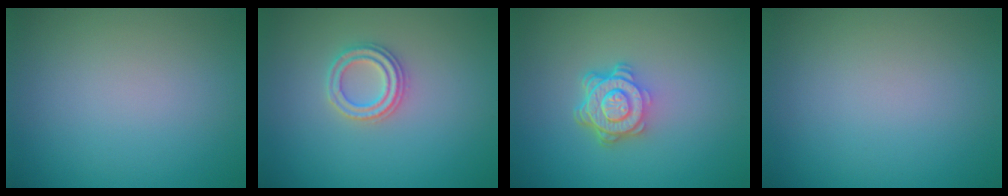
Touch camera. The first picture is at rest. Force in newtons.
{"total": 2.3, "press": 2.3, "slide": 0.3}
{"total": 4.7, "press": 3.4, "slide": 3.3}
{"total": 0.0}